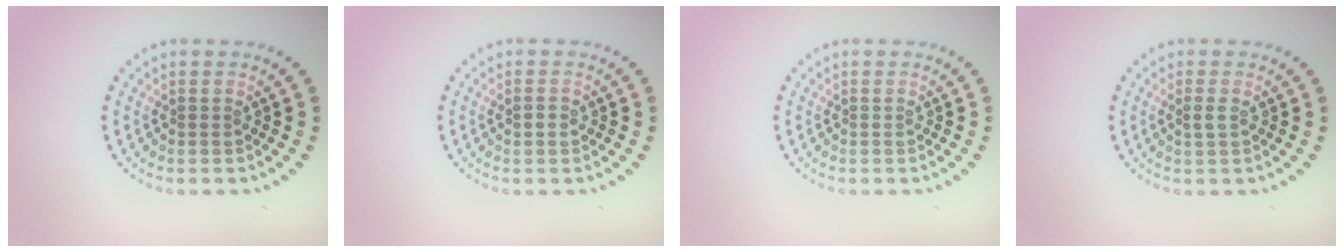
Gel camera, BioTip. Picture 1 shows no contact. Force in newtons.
{"total": 0.8, "press": 0.8, "slide": 0.1}
{"total": 0.0}
{"total": 0.9, "press": 0.9, "slide": 0.2}